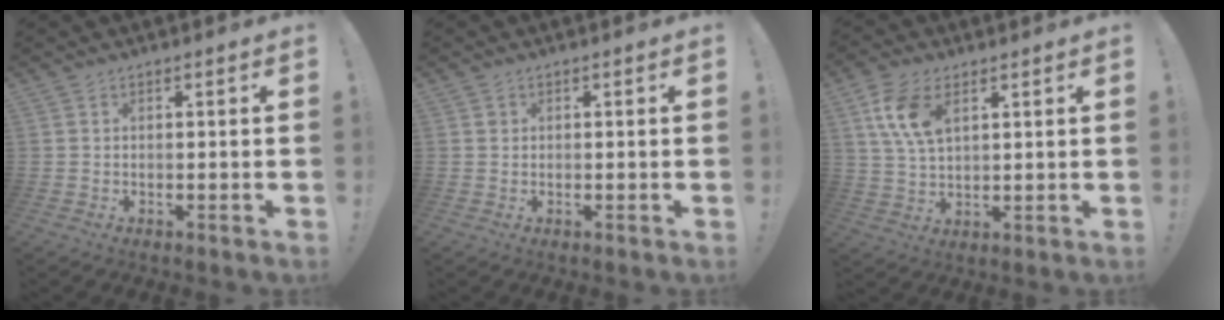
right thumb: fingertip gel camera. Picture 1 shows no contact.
{"total": 1.0, "force": [0.4, 0.9, 0.0], "torque": [0.002, 0.002, 0.007]}
{"total": 10.2, "force": [4.5, 5.7, 7.2], "torque": [-0.140, -0.009, 0.084]}